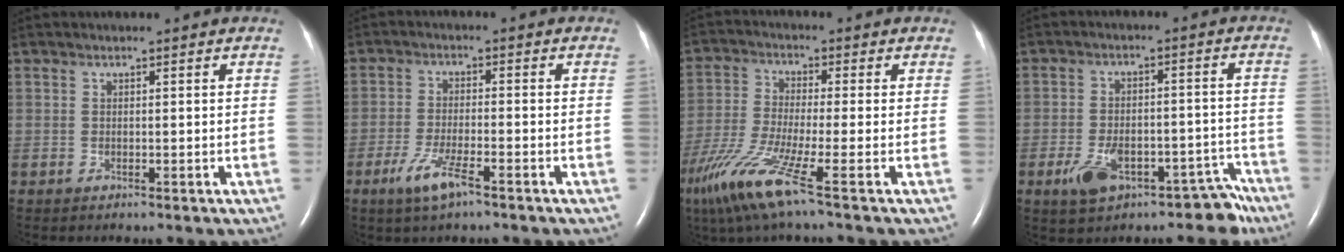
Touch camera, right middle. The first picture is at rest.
{"total": 5.4, "force": [-3.3, 0.6, 4.2], "torque": [-0.099, -0.010, -0.062]}
{"total": 10.0, "force": [-5.9, -0.6, 8.1], "torque": [-0.174, -0.037, -0.121]}
{"total": 9.7, "force": [-6.6, 4.5, 5.5], "torque": [-0.069, 0.028, -0.095]}